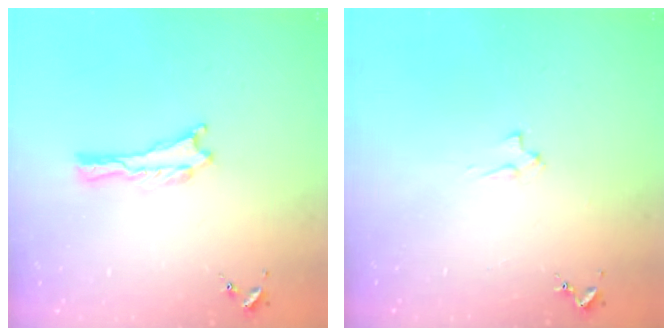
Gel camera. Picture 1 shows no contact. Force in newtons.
{"total": 2.1, "press": 2.1, "slide": 0.3}